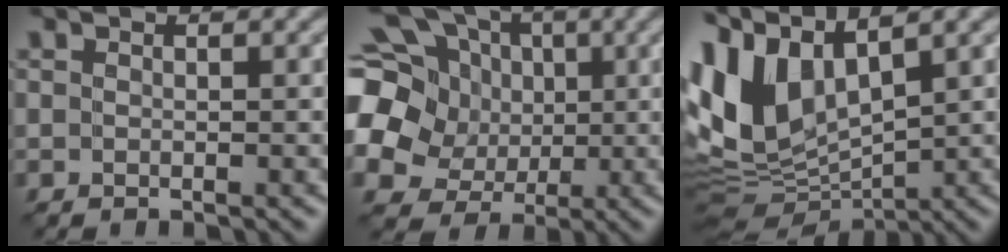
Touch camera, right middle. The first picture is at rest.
{"total": 19.3, "force": [2.2, 17.4, 8.1], "torque": [-0.219, 0.016, 0.006]}
{"total": 10.0, "force": [3.0, 5.6, 7.8], "torque": [-0.186, 0.004, 0.054]}